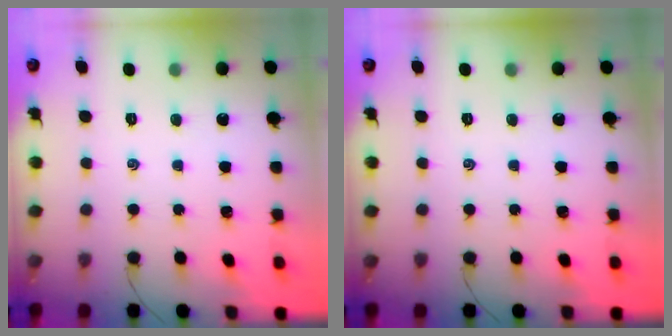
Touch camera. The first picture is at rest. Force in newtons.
{"total": 0.0}